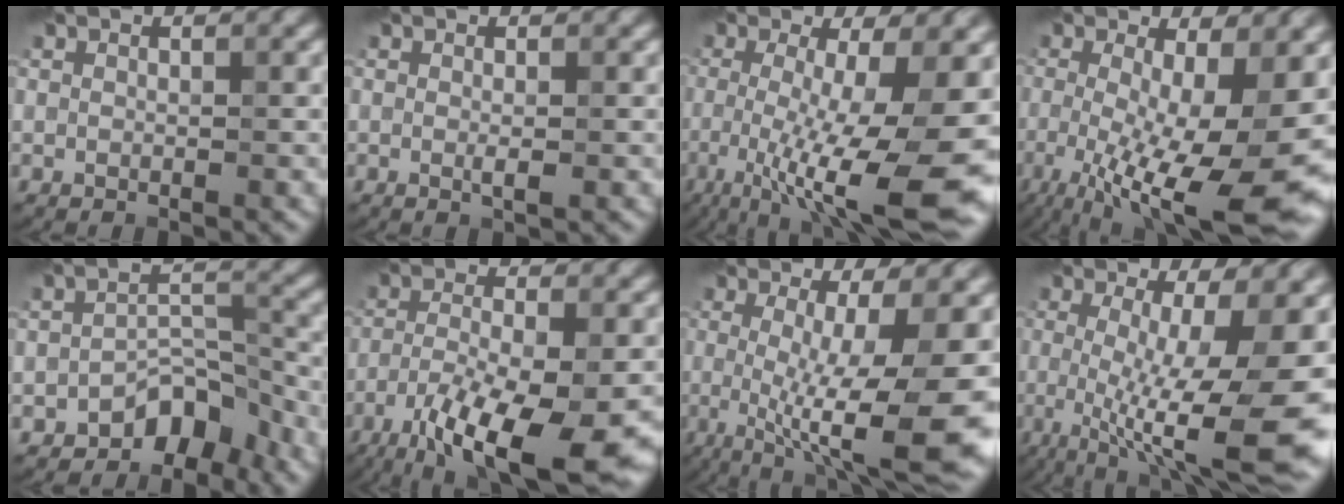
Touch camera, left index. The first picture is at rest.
{"total": 0.9, "force": [-0.1, 0.1, 0.9], "torque": [-0.016, -0.003, -0.001]}
{"total": 13.1, "force": [-4.1, 3.2, 12.0], "torque": [-0.202, -0.023, -0.063]}
{"total": 13.5, "force": [-3.8, 3.5, 12.4], "torque": [-0.181, -0.020, -0.059]}
{"total": 5.0, "force": [-3.5, 2.6, 2.4], "torque": [-0.020, 0.010, -0.064]}
{"total": 12.1, "force": [-6.6, 3.3, 9.6], "torque": [-0.184, -0.022, -0.117]}
{"total": 13.0, "force": [-2.0, 3.2, 12.5], "torque": [-0.176, -0.020, -0.028]}
{"total": 14.4, "force": [-2.5, 3.7, 13.7], "torque": [-0.191, -0.012, -0.040]}